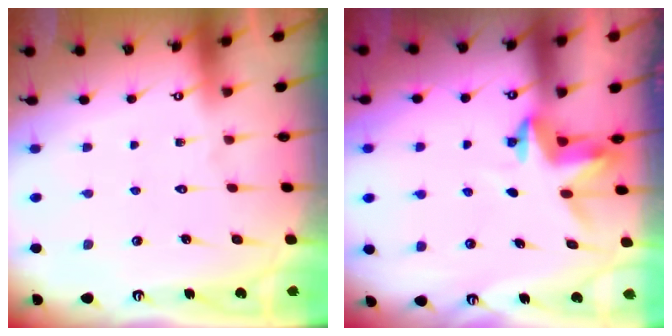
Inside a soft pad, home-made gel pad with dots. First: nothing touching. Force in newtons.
{"total": 3.2, "press": 3.2, "slide": 0.1}